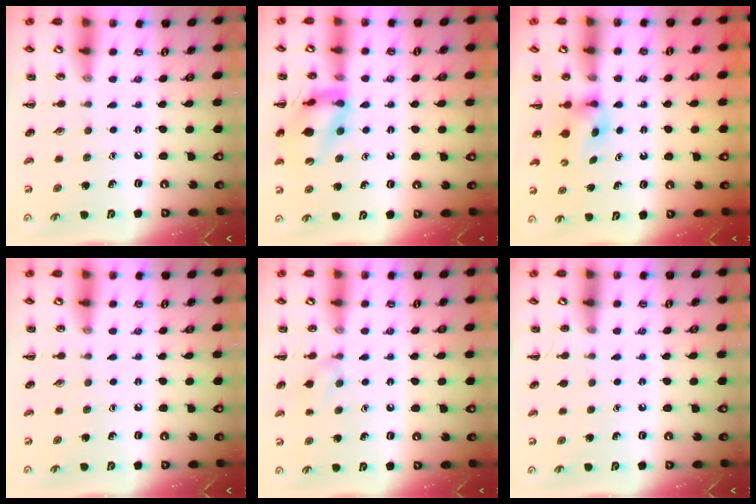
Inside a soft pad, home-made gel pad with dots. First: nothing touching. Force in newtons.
{"total": 16.0, "press": 15.9, "slide": 1.6}
{"total": 2.5, "press": 2.2, "slide": 1.2}
{"total": 0.0}
{"total": 7.0, "press": 6.6, "slide": 2.1}
{"total": 0.0}